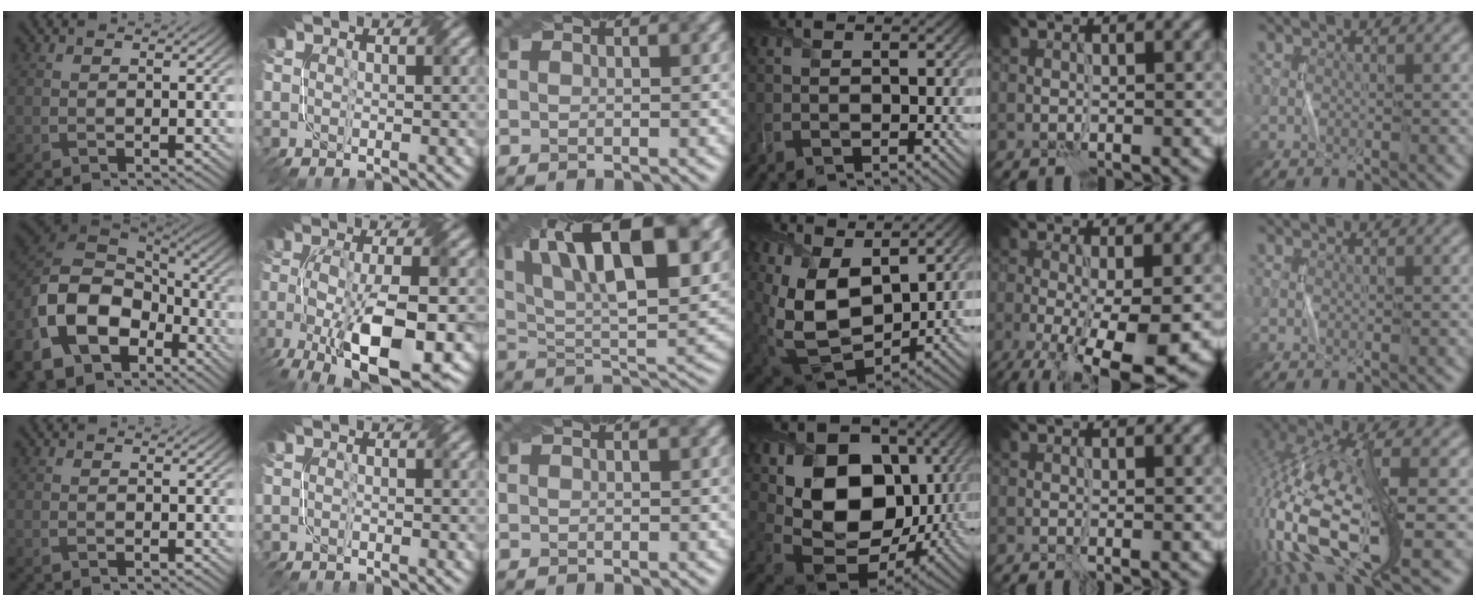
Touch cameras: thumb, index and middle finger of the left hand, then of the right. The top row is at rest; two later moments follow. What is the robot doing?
{"motion": "fold", "object": "netting"}